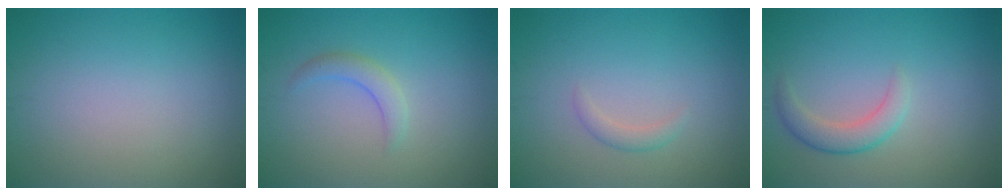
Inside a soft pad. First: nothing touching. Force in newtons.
{"total": 1.9, "press": 1.9, "slide": 0.1}
{"total": 1.1, "press": 1.1, "slide": 0.1}
{"total": 2.5, "press": 2.5, "slide": 0.2}